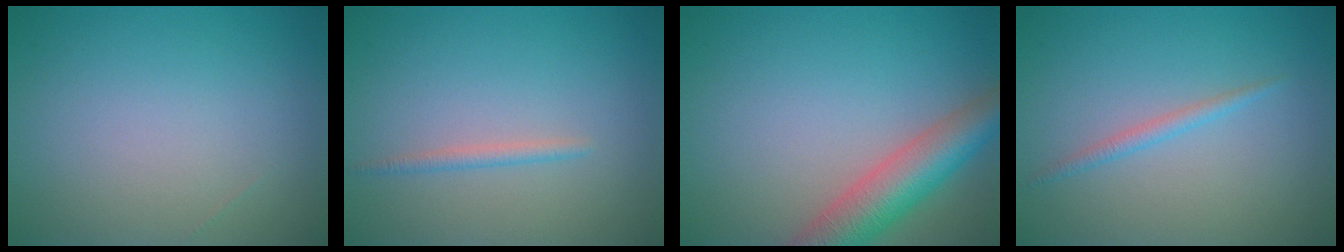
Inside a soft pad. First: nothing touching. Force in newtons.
{"total": 1.0, "press": 1.0, "slide": 0.1}
{"total": 6.0, "press": 6.0, "slide": 0.4}
{"total": 0.9, "press": 0.9, "slide": 0.1}